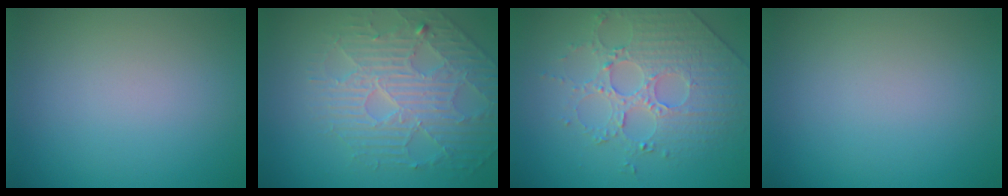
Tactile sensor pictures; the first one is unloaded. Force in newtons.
{"total": 4.2, "press": 4.2, "slide": 0.3}
{"total": 4.5, "press": 4.1, "slide": 2.0}
{"total": 0.0}